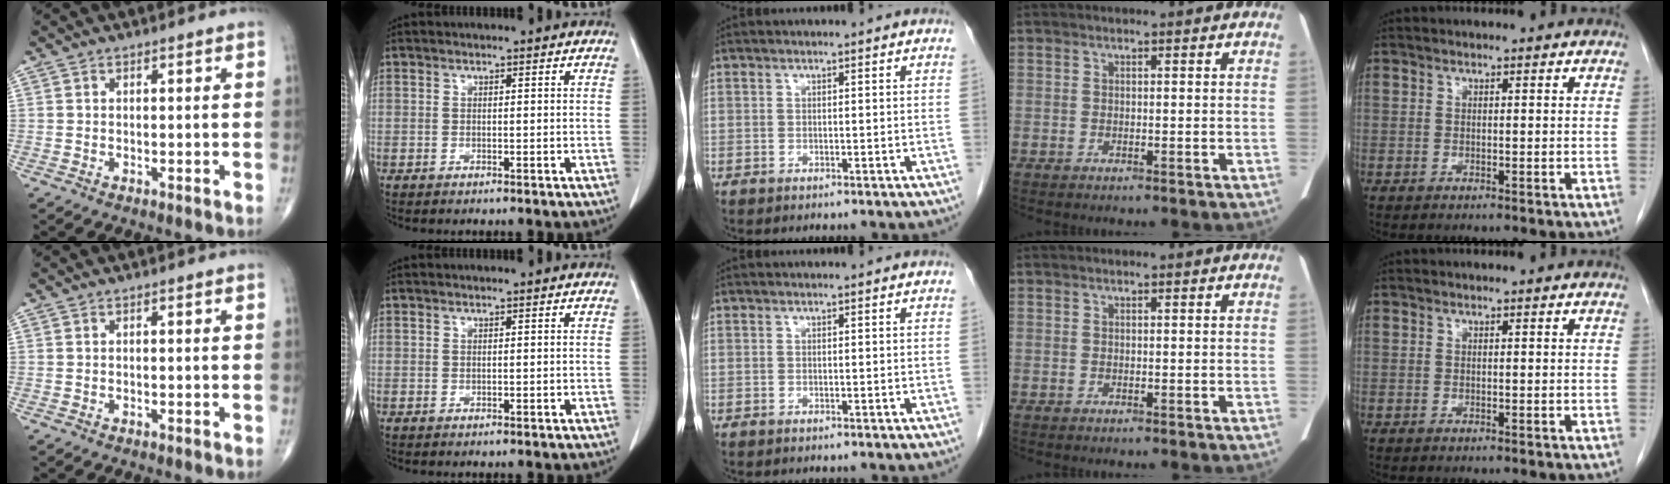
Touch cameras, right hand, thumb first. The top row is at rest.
{}